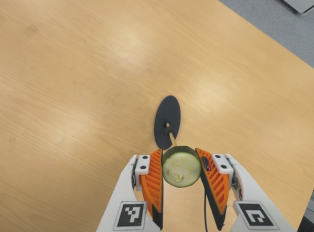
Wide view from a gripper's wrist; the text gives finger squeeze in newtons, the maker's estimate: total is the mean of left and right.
{"total": 9.4, "left": 8.6, "right": 10.3}